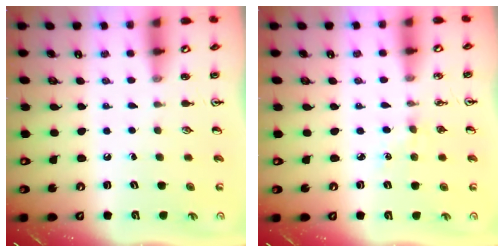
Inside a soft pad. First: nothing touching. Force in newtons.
{"total": 2.5, "press": 2.5, "slide": 0.4}